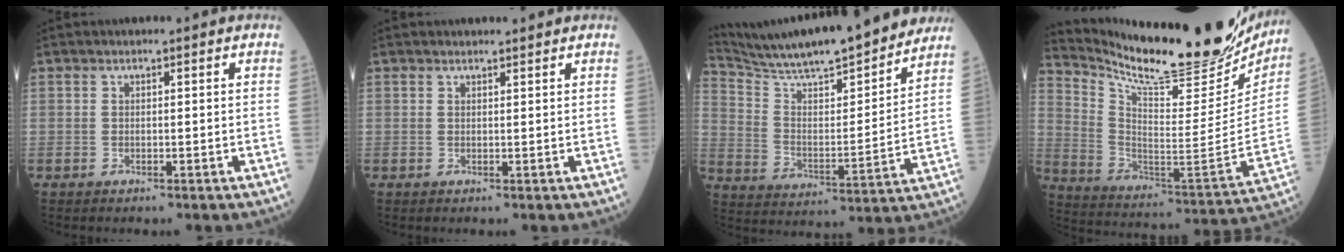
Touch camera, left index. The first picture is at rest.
{"total": 2.3, "force": [2.2, 0.1, 0.4], "torque": [-0.010, 0.009, 0.030]}
{"total": 23.8, "force": [21.4, 2.1, 10.1], "torque": [-0.177, -0.013, 0.323]}
{"total": 26.2, "force": [22.9, 5.1, 11.9], "torque": [-0.208, -0.068, 0.333]}